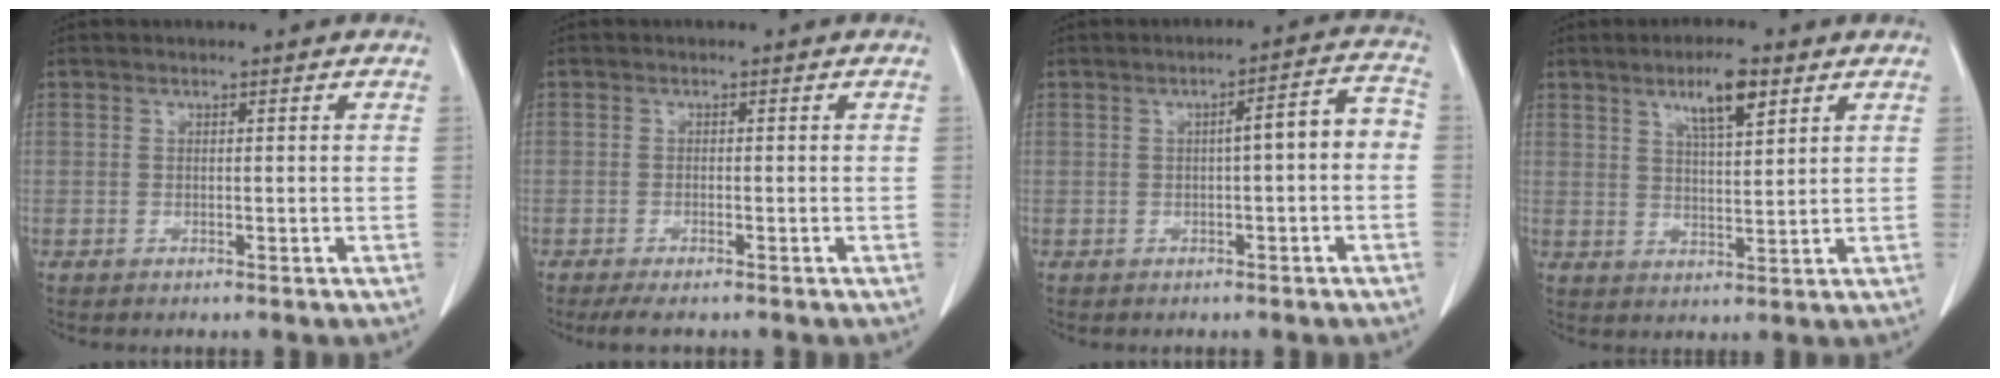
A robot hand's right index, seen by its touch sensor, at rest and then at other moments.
{"total": 3.5, "force": [-2.8, 0.4, 2.0], "torque": [-0.028, -0.007, -0.039]}
{"total": 5.2, "force": [-0.5, 0.9, 5.1], "torque": [-0.064, 0.024, -0.009]}
{"total": 6.7, "force": [3.9, 1.3, 5.3], "torque": [-0.095, 0.002, 0.066]}